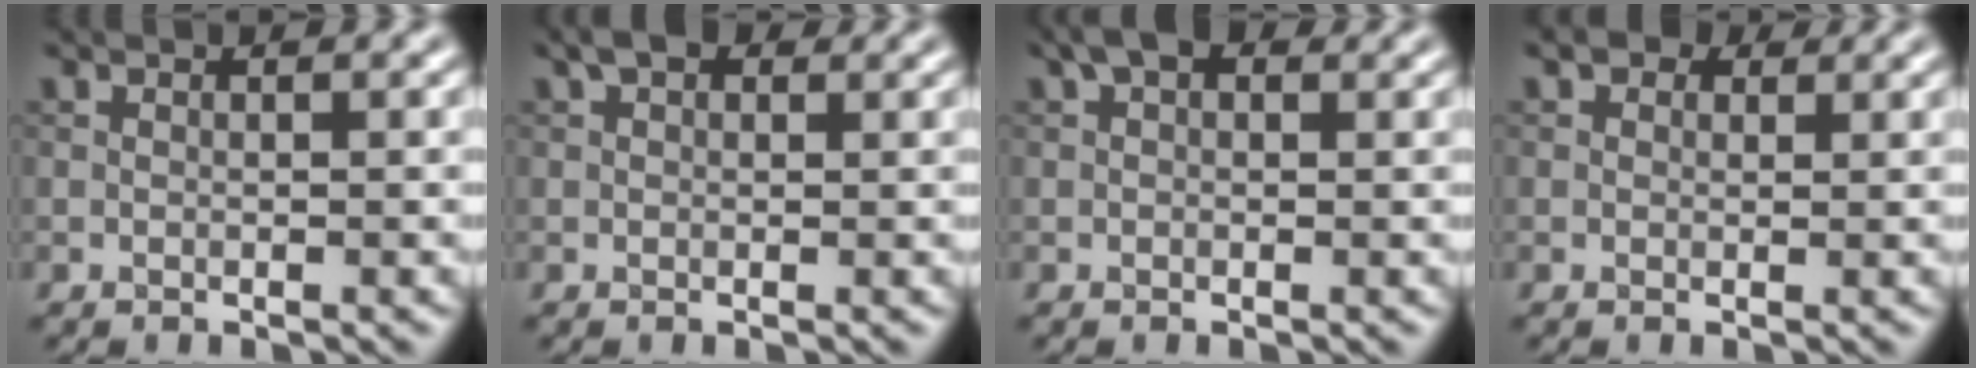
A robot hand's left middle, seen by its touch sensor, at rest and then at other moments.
{"total": 2.2, "force": [1.4, 1.2, 1.3], "torque": [-0.019, 0.006, 0.019]}
{"total": 2.5, "force": [1.4, 1.4, 1.6], "torque": [-0.020, 0.006, 0.014]}
{"total": 2.3, "force": [1.6, 1.3, 1.0], "torque": [-0.018, -0.002, 0.012]}